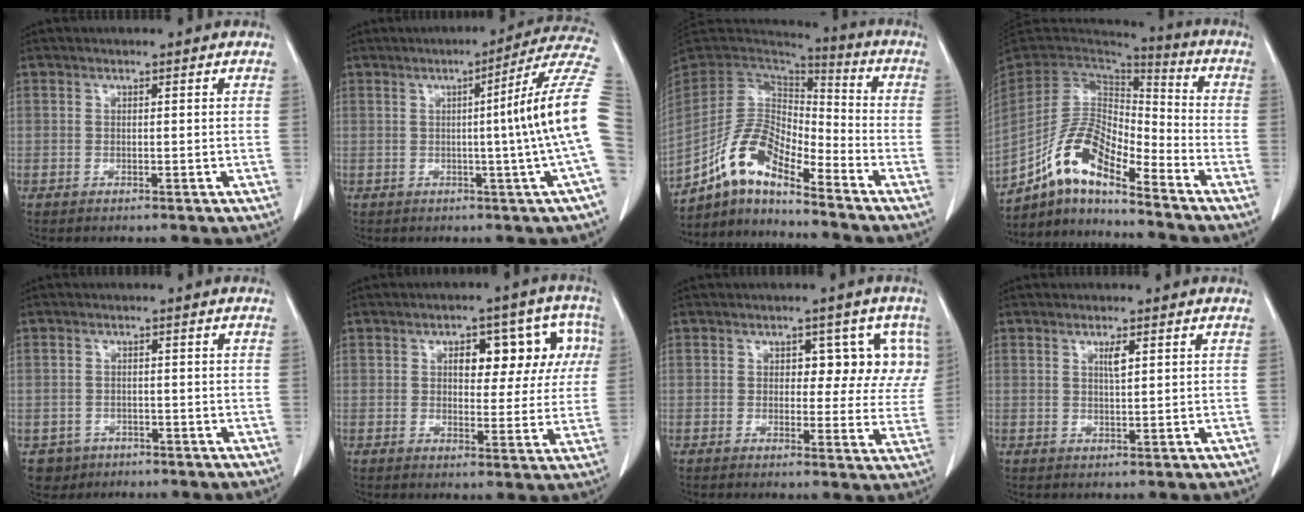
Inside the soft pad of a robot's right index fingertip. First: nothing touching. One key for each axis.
{"total": 12.4, "fx": -0.2, "fy": -2.8, "fz": 12.0, "tx": -0.134, "ty": 0.006, "tz": -0.011}
{"total": 11.3, "fx": -8.3, "fy": 3.3, "fz": 7.0, "tx": -0.146, "ty": 0.031, "tz": -0.156}
{"total": 12.6, "fx": -8.6, "fy": 3.6, "fz": 8.4, "tx": -0.173, "ty": 0.027, "tz": -0.160}
{"total": 3.4, "fx": -1.8, "fy": 2.9, "fz": -0.1, "tx": 0.001, "ty": 0.009, "tz": -0.028}
{"total": 9.9, "fx": 2.8, "fy": 5.1, "fz": 8.0, "tx": -0.084, "ty": 0.036, "tz": 0.035}
{"total": 7.1, "fx": 2.3, "fy": 4.3, "fz": 5.1, "tx": -0.033, "ty": 0.017, "tz": 0.022}
{"total": 1.7, "fx": 0.8, "fy": 0.2, "fz": 1.6, "tx": -0.029, "ty": -0.002, "tz": 0.014}